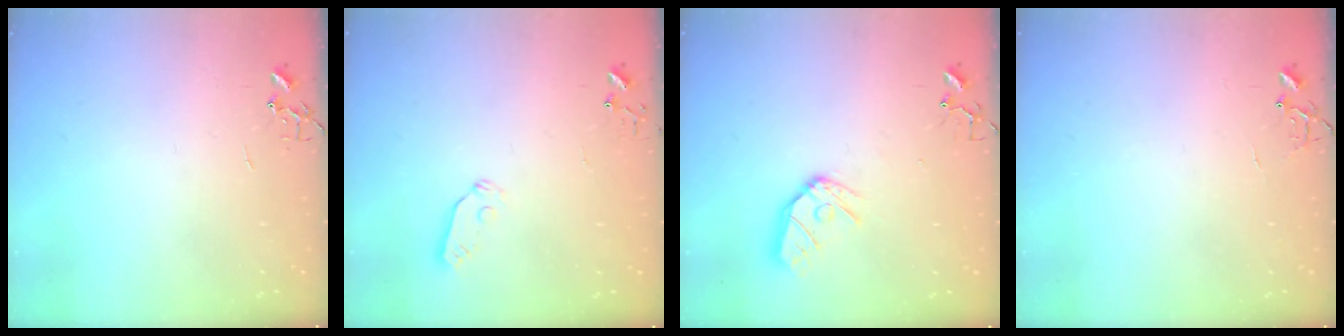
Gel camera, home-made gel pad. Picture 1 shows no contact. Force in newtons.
{"total": 3.9, "press": 3.8, "slide": 0.6}
{"total": 11.0, "press": 11.0, "slide": 1.3}
{"total": 5.8, "press": 5.8, "slide": 0.5}